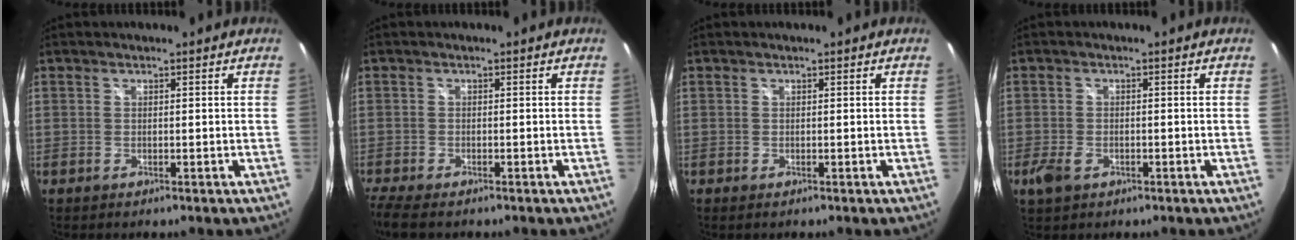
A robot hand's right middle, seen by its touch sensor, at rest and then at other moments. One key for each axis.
{"total": 5.2, "fx": -3.9, "fy": 1.4, "fz": 3.1, "tx": -0.075, "ty": -0.029, "tz": -0.077}
{"total": 0.6, "fx": 0.5, "fy": -0.1, "fz": -0.2, "tx": 0.004, "ty": 0.001, "tz": 0.009}
{"total": 3.5, "fx": -1.8, "fy": 2.2, "fz": 2.1, "tx": -0.050, "ty": -0.006, "tz": -0.032}